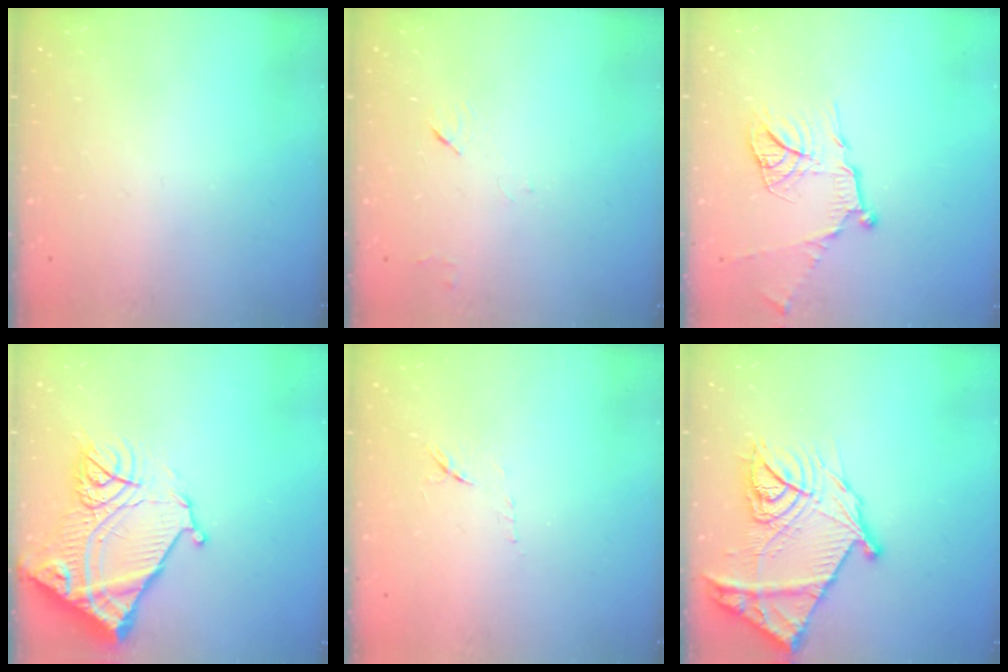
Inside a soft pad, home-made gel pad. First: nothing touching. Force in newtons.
{"total": 3.7, "press": 3.6, "slide": 0.5}
{"total": 13.4, "press": 13.3, "slide": 1.2}
{"total": 18.5, "press": 18.4, "slide": 1.9}
{"total": 8.0, "press": 7.9, "slide": 0.9}
{"total": 22.2, "press": 22.1, "slide": 2.4}